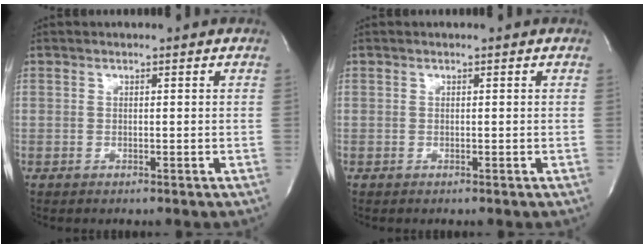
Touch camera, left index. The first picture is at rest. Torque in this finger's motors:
{"motor_torque": [0.00, 0.00, 0.00, 0.01]}